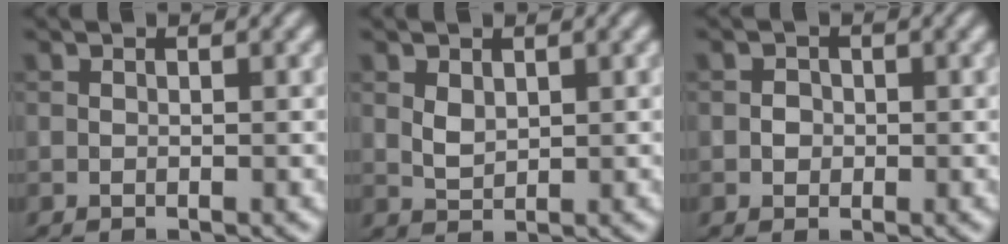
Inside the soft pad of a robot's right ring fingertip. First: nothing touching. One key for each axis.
{"total": 1.6, "fx": 0.6, "fy": 1.1, "fz": 1.0, "tx": -0.024, "ty": -0.002, "tz": 0.017}
{"total": 1.2, "fx": -0.2, "fy": 1.1, "fz": 0.4, "tx": -0.002, "ty": 0.000, "tz": -0.006}